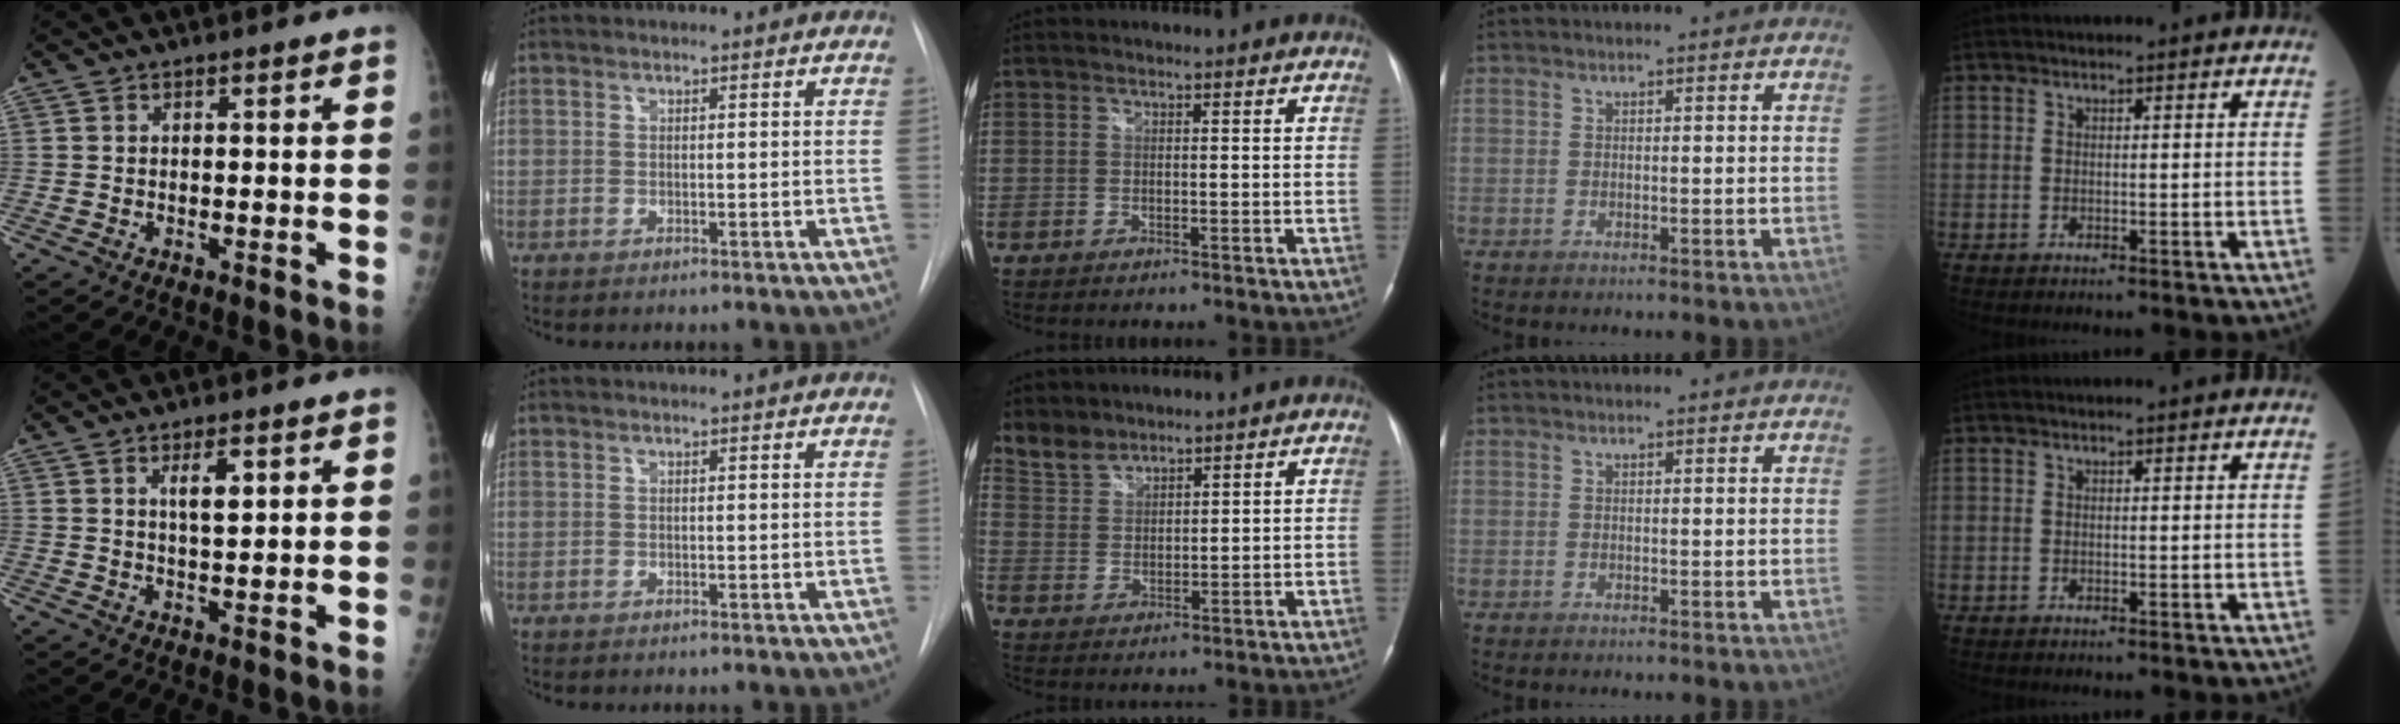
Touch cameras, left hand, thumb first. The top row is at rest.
{"thumb": {"total": 3.9, "force": [1.6, 1.2, 3.3], "torque": [-0.048, -0.008, 0.029]}, "middle": {"total": 4.3, "force": [3.9, 1.7, 0.1], "torque": [-0.002, 0.011, 0.084]}}